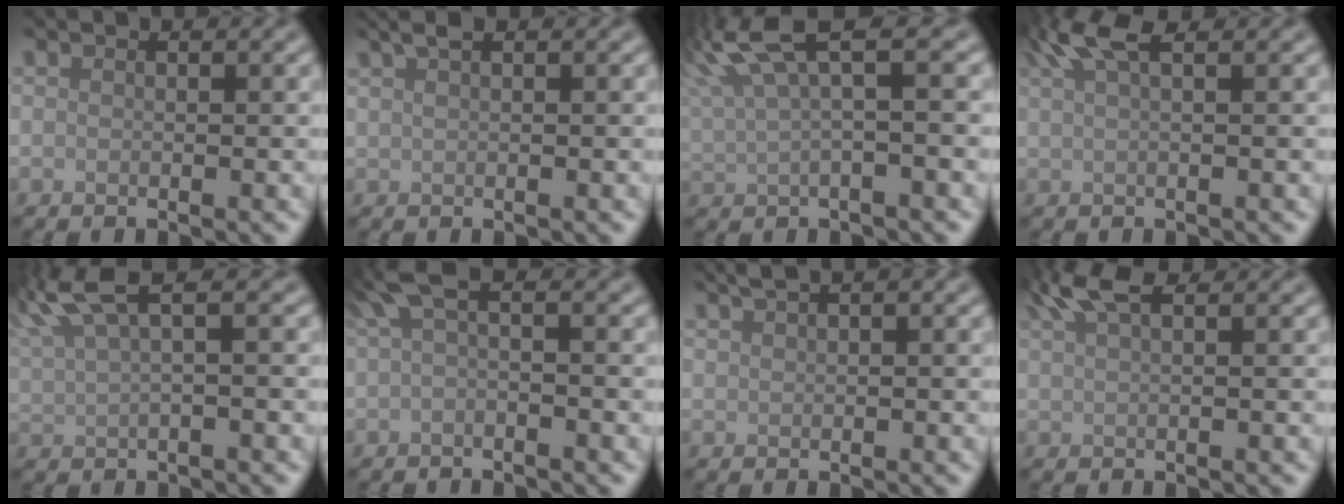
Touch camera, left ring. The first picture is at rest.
{"total": 1.7, "force": [1.2, 0.5, 1.2], "torque": [-0.023, 0.002, 0.020]}
{"total": 6.8, "force": [3.6, 1.6, 5.5], "torque": [-0.111, 0.022, 0.066]}
{"total": 3.7, "force": [2.3, 0.8, 2.7], "torque": [-0.047, 0.013, 0.042]}
{"total": 5.3, "force": [3.0, 1.3, 4.2], "torque": [-0.087, 0.023, 0.059]}
{"total": 2.7, "force": [0.5, 0.7, 2.6], "torque": [-0.049, 0.004, 0.003]}
{"total": 1.8, "force": [1.2, 0.5, 1.2], "torque": [-0.018, 0.007, 0.024]}
{"total": 3.6, "force": [2.5, 1.0, 2.4], "torque": [-0.044, 0.013, 0.046]}